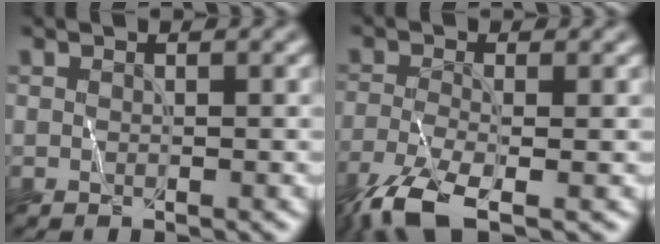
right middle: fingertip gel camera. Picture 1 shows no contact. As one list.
[{"total": 6.1, "force": [-4.2, 1.6, 4.2], "torque": [-0.091, -0.015, -0.090]}]